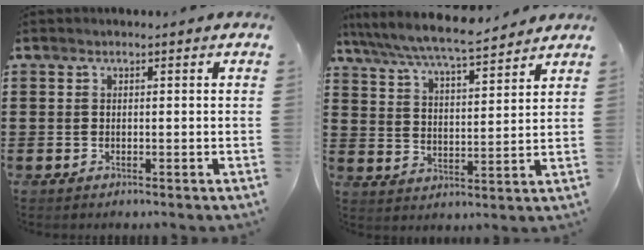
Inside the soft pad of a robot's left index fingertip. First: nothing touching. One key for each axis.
{"total": 6.8, "fx": 6.3, "fy": 0.1, "fz": 2.6, "tx": -0.076, "ty": -0.036, "tz": 0.106}